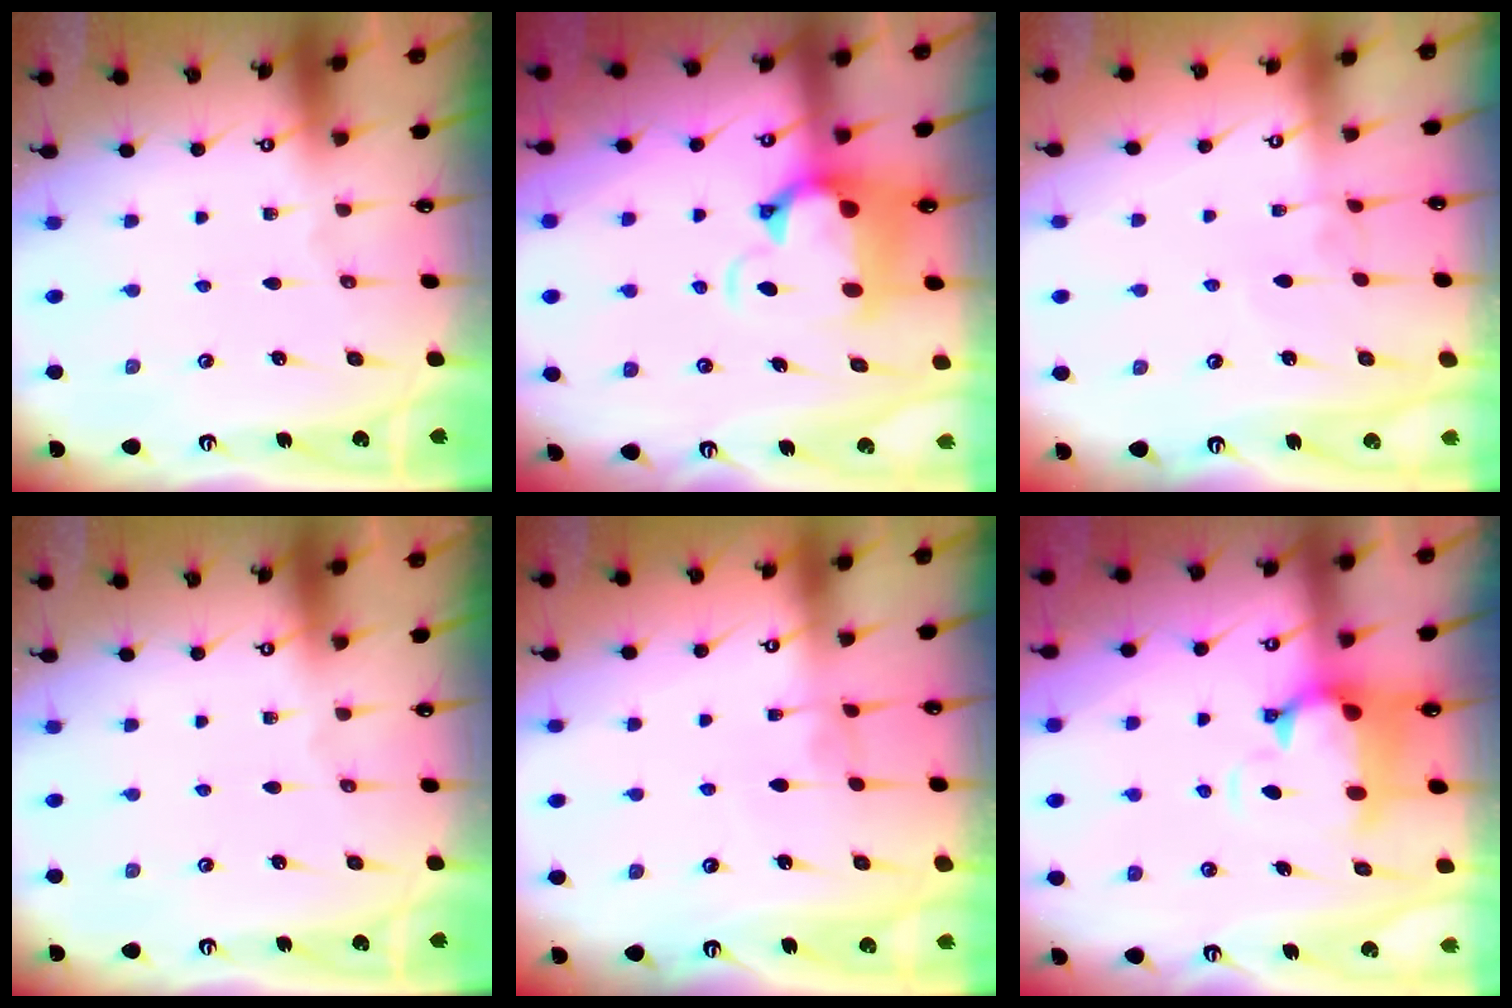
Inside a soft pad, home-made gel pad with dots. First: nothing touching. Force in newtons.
{"total": 3.2, "press": 2.8, "slide": 1.5}
{"total": 4.9, "press": 4.9, "slide": 0.1}
{"total": 0.0}
{"total": 1.4, "press": 1.3, "slide": 0.4}
{"total": 1.7, "press": 0.9, "slide": 1.4}